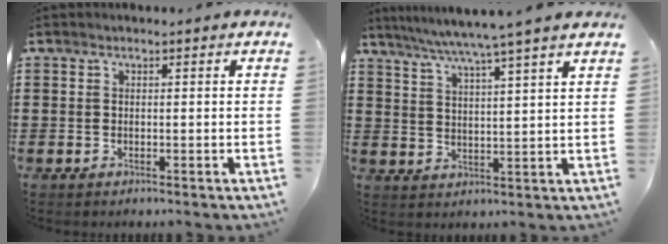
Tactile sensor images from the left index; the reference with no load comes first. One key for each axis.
{"total": 6.0, "fx": 5.1, "fy": -1.4, "fz": 2.9, "tx": -0.071, "ty": -0.029, "tz": 0.085}